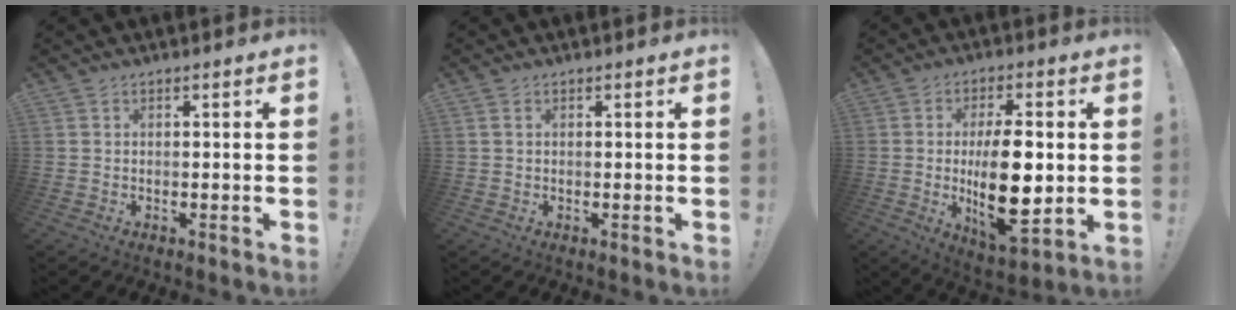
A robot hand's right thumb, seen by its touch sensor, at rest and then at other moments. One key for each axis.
{"total": 0.9, "fx": 0.5, "fy": 0.5, "fz": 0.5, "tx": -0.010, "ty": 0.001, "tz": 0.008}
{"total": 16.3, "fx": -0.5, "fy": 6.8, "fz": 14.9, "tx": -0.260, "ty": -0.014, "tz": -0.009}